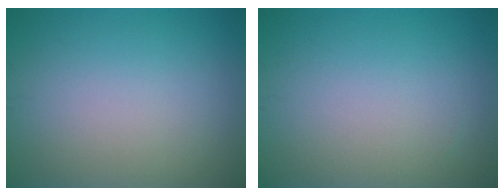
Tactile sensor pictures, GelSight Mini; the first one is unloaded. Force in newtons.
{"total": 0.0}